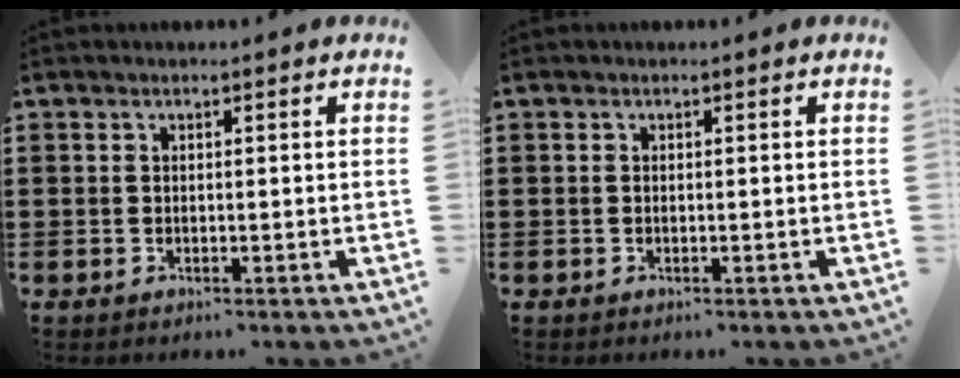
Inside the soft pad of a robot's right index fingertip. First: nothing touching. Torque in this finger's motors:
{"motor_torque": [2.14, 0.00, -0.07, -0.08]}